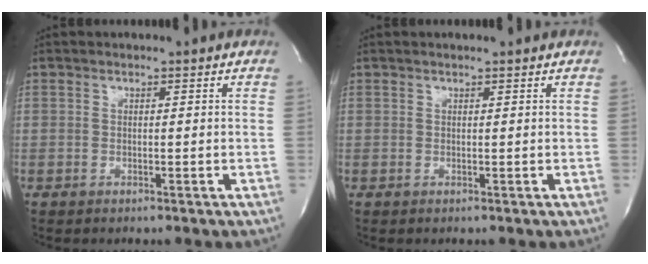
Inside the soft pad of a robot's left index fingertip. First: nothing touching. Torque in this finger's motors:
{"motor_torque": [0.93, -0.93, 0.45, 0.10]}